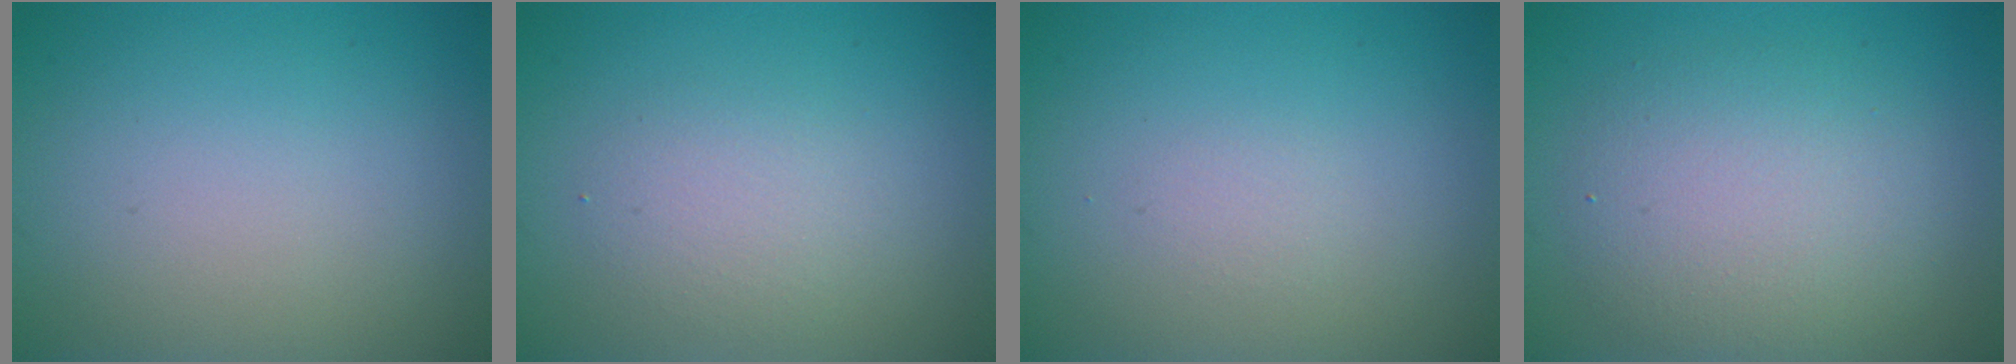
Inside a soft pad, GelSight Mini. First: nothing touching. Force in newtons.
{"total": 2.3, "press": 2.3, "slide": 0.1}
{"total": 0.6, "press": 0.6, "slide": 0.0}
{"total": 5.1, "press": 5.1, "slide": 0.2}